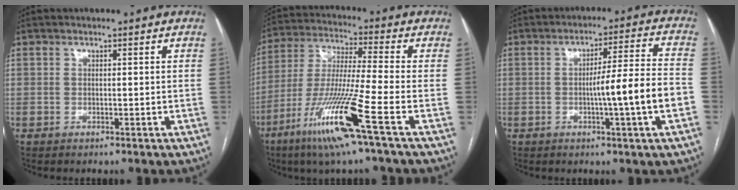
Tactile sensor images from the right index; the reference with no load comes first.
{"total": 14.8, "force": [-7.4, -1.3, 12.8], "torque": [-0.264, -0.032, -0.141]}
{"total": 10.3, "force": [-2.4, -0.9, 10.0], "torque": [-0.154, 0.005, -0.038]}